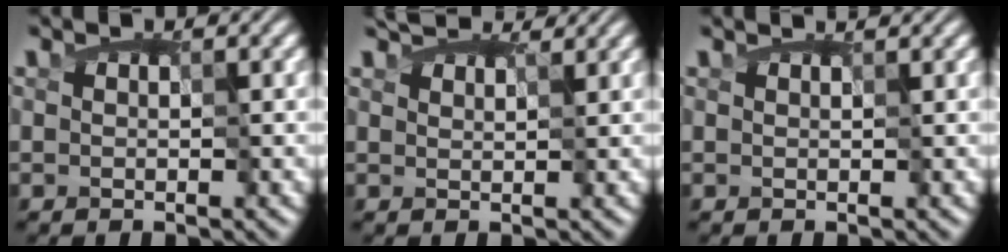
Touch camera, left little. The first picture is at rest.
{"total": 4.1, "force": [3.6, 1.2, 1.5], "torque": [-0.042, 0.007, 0.050]}
{"total": 1.2, "force": [1.0, 0.3, 0.5], "torque": [-0.012, 0.008, 0.007]}